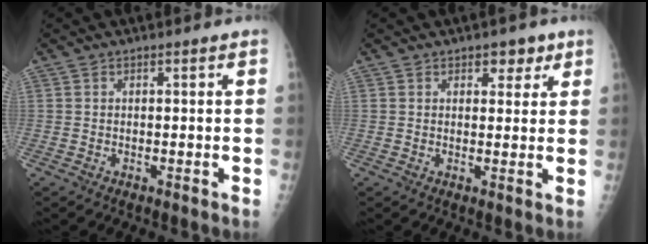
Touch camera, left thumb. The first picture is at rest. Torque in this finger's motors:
{"motor_torque": [0.21, 0.29, 0.19, -0.12, -0.01]}